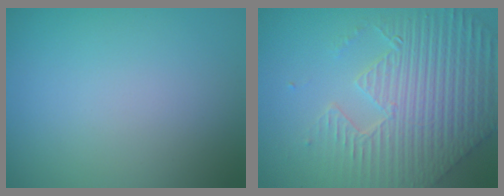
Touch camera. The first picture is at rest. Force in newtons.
{"total": 9.2, "press": 6.5, "slide": 6.5}